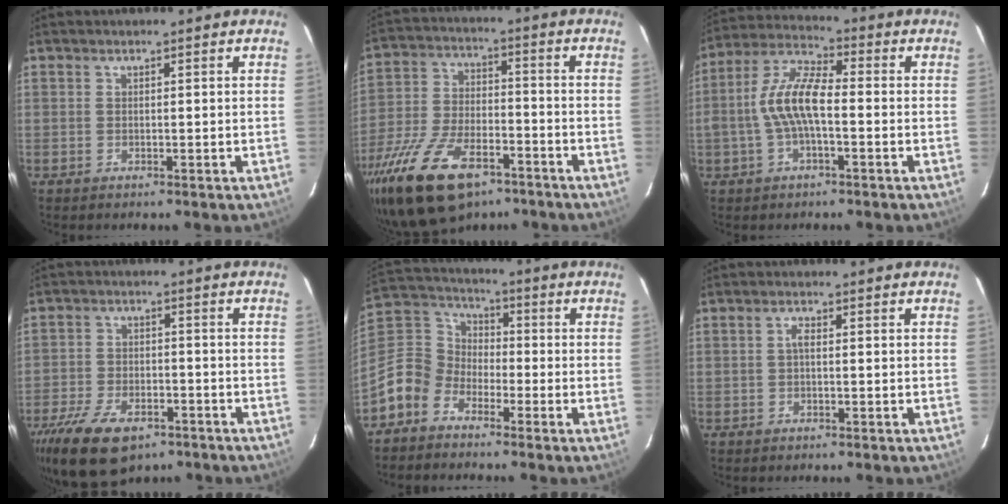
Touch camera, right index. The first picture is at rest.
{"total": 20.3, "force": [-13.0, 9.5, 12.3], "torque": [-0.264, -0.028, -0.225]}
{"total": 10.0, "force": [-1.6, 3.5, 9.2], "torque": [-0.196, 0.014, -0.033]}
{"total": 15.6, "force": [-10.1, 7.9, 8.9], "torque": [-0.206, -0.024, -0.171]}
{"total": 9.7, "force": [-6.0, 7.2, 2.8], "torque": [-0.076, 0.035, -0.140]}
{"total": 1.2, "force": [-0.1, 0.5, 1.1], "torque": [-0.022, 0.007, -0.004]}